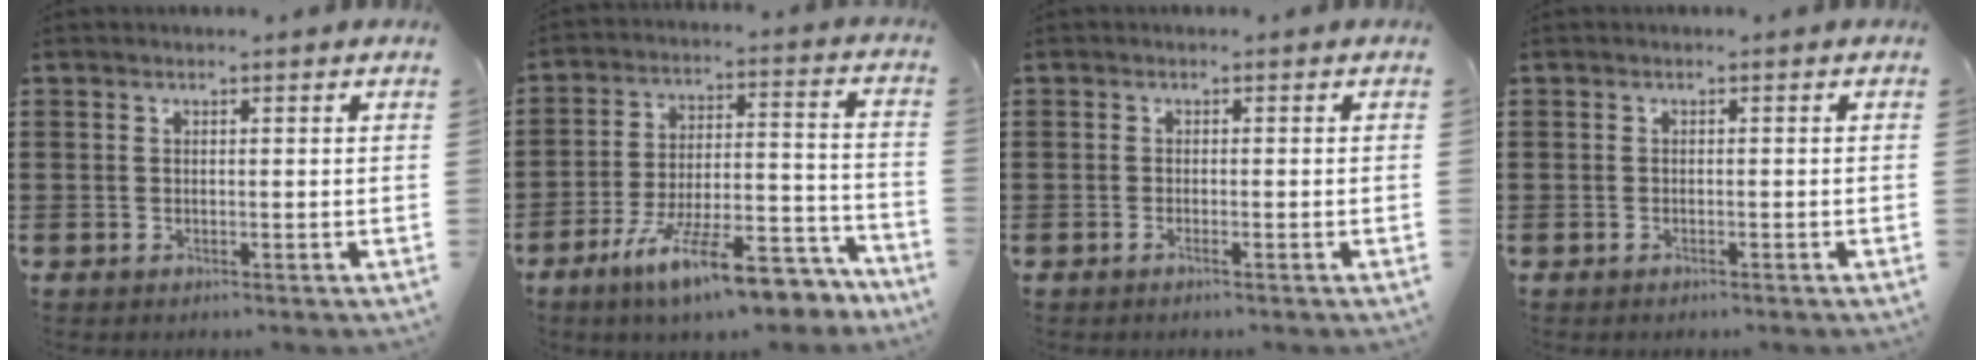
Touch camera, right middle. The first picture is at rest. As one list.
[{"total": 14.2, "force": [-10.8, 2.1, 8.9], "torque": [-0.145, 0.033, -0.191]}, {"total": 0.7, "force": [-0.5, 0.0, 0.5], "torque": [-0.010, -0.001, -0.010]}, {"total": 0.5, "force": [-0.5, 0.1, 0.2], "torque": [-0.006, -0.004, -0.008]}]